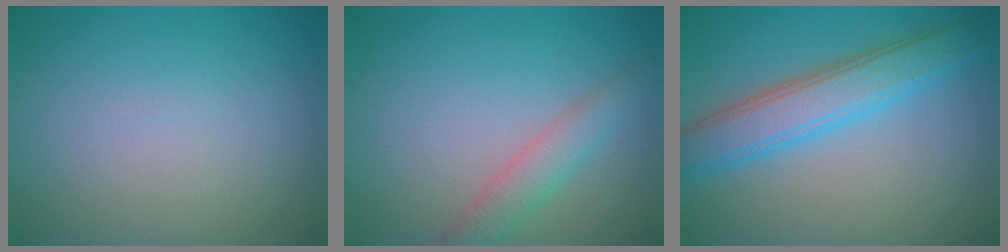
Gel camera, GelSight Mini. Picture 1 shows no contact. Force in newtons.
{"total": 2.6, "press": 2.6, "slide": 0.2}
{"total": 5.2, "press": 5.2, "slide": 0.3}